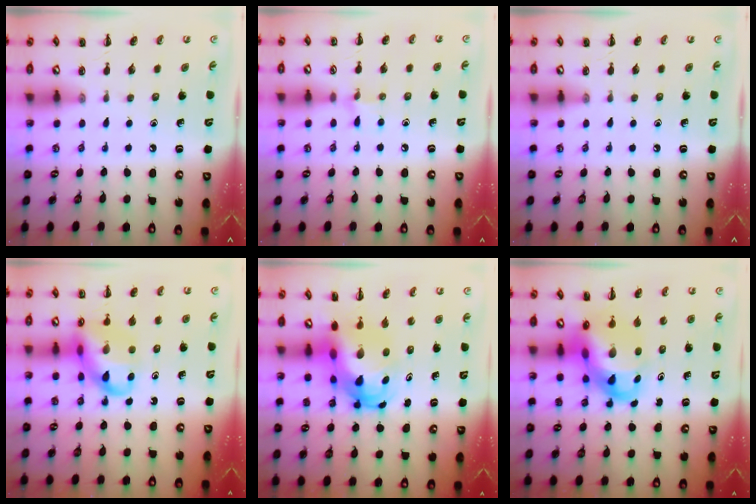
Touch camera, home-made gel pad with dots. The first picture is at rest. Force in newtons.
{"total": 5.8, "press": 5.5, "slide": 1.8}
{"total": 0.0}
{"total": 14.3, "press": 14.0, "slide": 2.9}
{"total": 7.7, "press": 7.5, "slide": 1.9}
{"total": 8.6, "press": 8.2, "slide": 2.4}